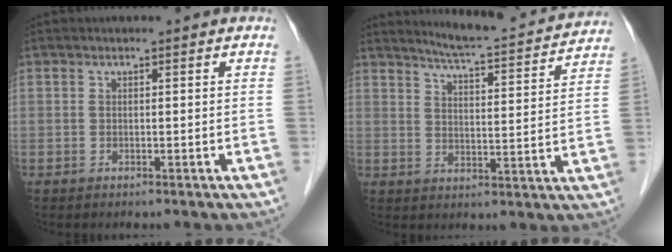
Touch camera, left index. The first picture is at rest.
{"total": 14.3, "force": [13.6, 0.8, 4.3], "torque": [-0.068, -0.021, 0.173]}